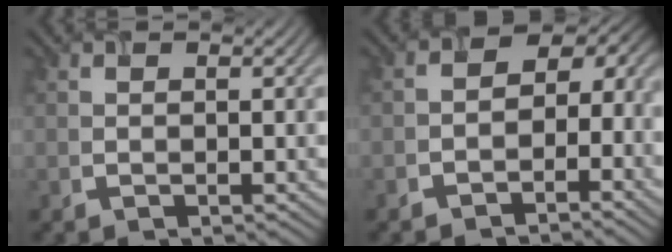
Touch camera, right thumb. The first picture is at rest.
{"total": 4.9, "force": [-2.8, 3.0, 2.7], "torque": [-0.021, -0.004, -0.056]}